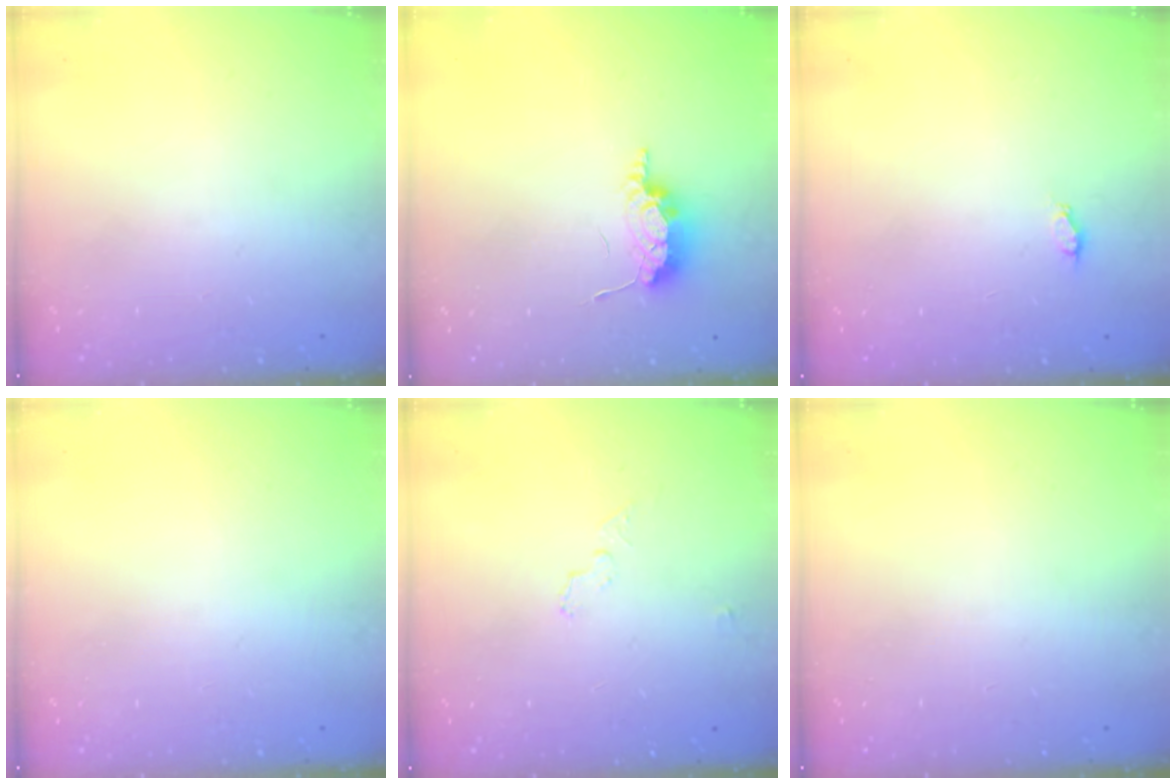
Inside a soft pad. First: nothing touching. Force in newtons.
{"total": 14.2, "press": 8.7, "slide": 11.2}
{"total": 1.8, "press": 1.8, "slide": 0.3}
{"total": 0.0}
{"total": 4.1, "press": 3.7, "slide": 1.7}
{"total": 0.0}